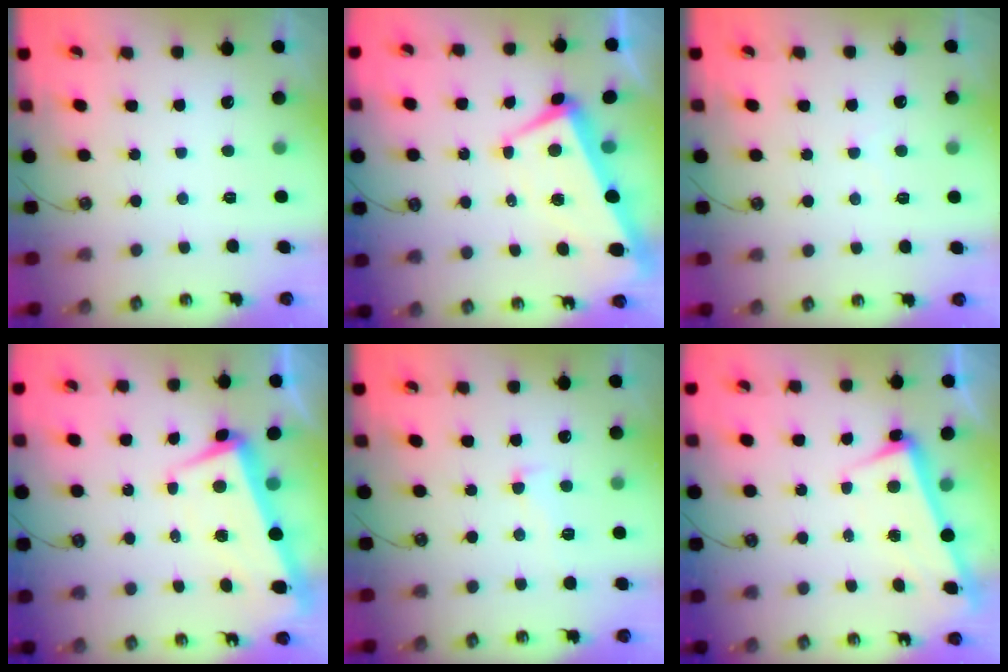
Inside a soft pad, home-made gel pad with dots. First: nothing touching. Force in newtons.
{"total": 1.9, "press": 1.5, "slide": 1.1}
{"total": 0.0}
{"total": 2.1, "press": 0.3, "slide": 2.1}
{"total": 2.2, "press": 1.7, "slide": 1.4}
{"total": 2.4, "press": 2.2, "slide": 1.1}